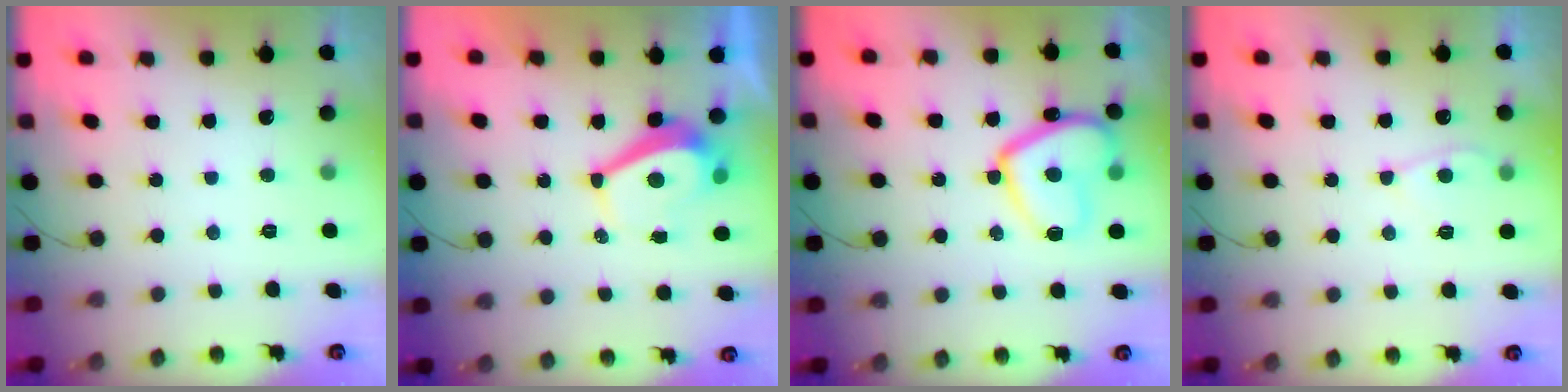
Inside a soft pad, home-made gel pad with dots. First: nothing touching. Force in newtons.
{"total": 4.4, "press": 4.4, "slide": 0.2}
{"total": 14.4, "press": 14.3, "slide": 1.5}
{"total": 4.1, "press": 4.1, "slide": 0.4}